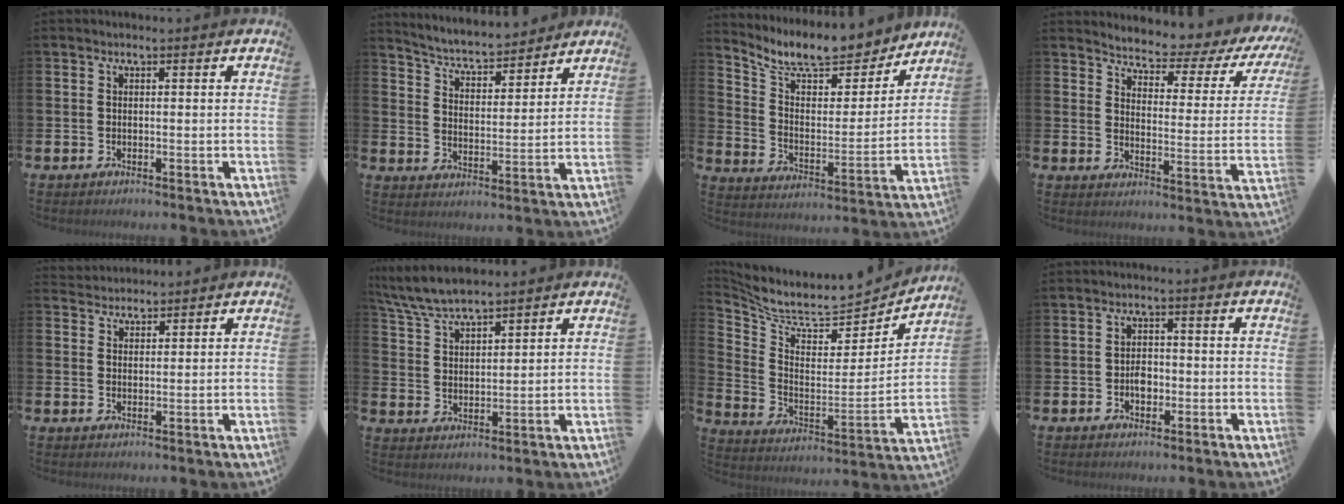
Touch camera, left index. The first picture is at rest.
{"total": 5.3, "force": [5.0, 1.0, 1.1], "torque": [-0.044, -0.040, 0.083]}
{"total": 10.9, "force": [10.1, 2.8, 3.1], "torque": [-0.089, -0.076, 0.176]}
{"total": 3.9, "force": [3.7, 0.7, 0.9], "torque": [-0.031, -0.041, 0.051]}
{"total": 2.9, "force": [2.8, 0.6, -0.4], "torque": [0.006, -0.012, 0.052]}
{"total": 6.5, "force": [6.2, 0.9, 1.8], "torque": [-0.062, -0.017, 0.115]}
{"total": 7.7, "force": [6.7, 2.4, 2.7], "torque": [-0.082, -0.060, 0.106]}
{"total": 2.6, "force": [-0.6, 1.8, 1.8], "torque": [-0.018, -0.002, -0.015]}